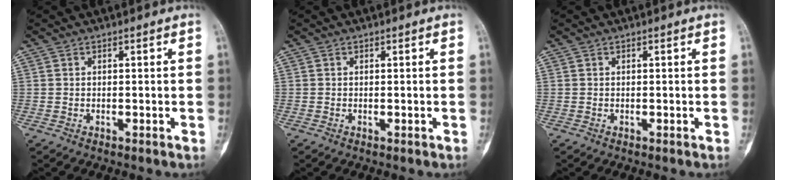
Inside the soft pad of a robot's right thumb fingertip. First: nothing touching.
{"total": 0.0}
{"total": 0.0}